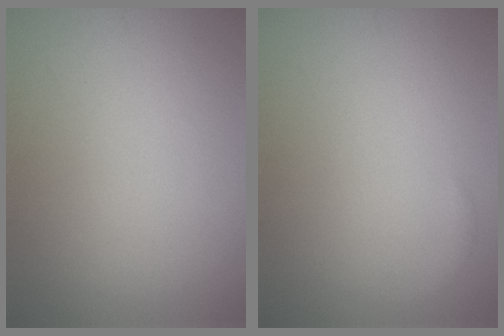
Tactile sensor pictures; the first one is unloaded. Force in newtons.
{"total": 0.6, "press": 0.6, "slide": 0.1}